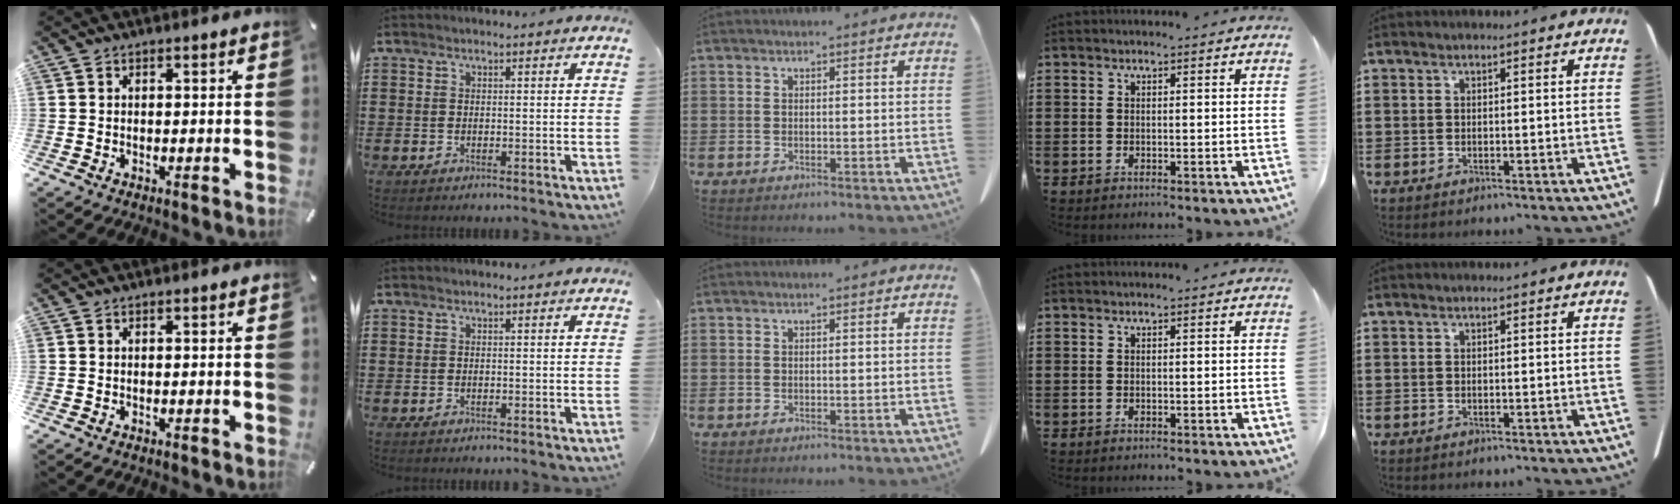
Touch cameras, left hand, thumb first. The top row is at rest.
{}